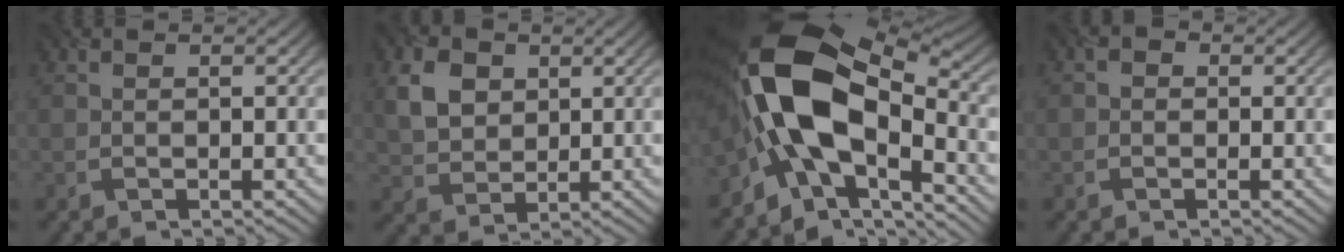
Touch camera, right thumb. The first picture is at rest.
{"total": 5.4, "force": [2.1, 4.2, 2.6], "torque": [-0.071, 0.003, 0.040]}
{"total": 16.2, "force": [-3.6, 9.0, 13.0], "torque": [-0.233, 0.004, -0.072]}
{"total": 0.9, "force": [-0.3, 0.9, 0.2], "torque": [-0.001, 0.002, -0.010]}